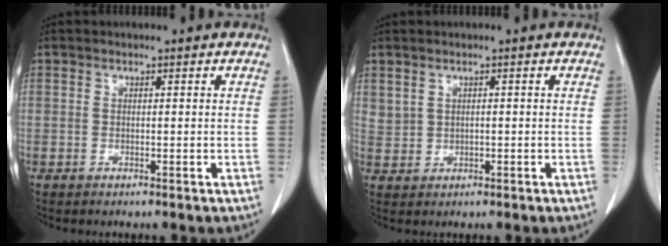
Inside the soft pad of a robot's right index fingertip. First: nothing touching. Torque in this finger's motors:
{"motor_torque": [0.02, 0.00, -0.01, 0.01]}